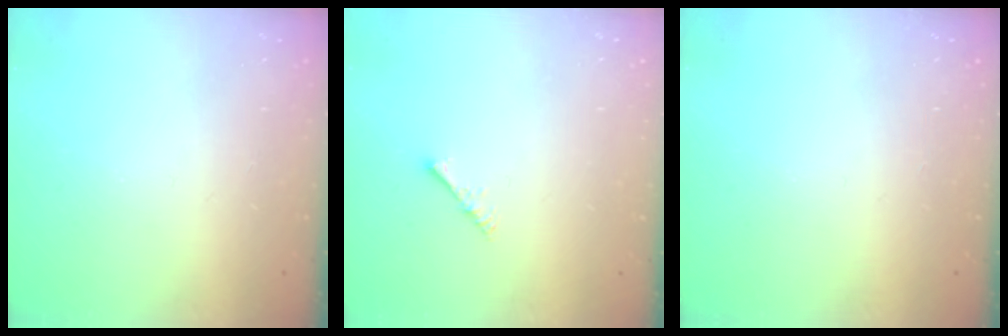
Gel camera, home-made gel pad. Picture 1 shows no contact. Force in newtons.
{"total": 2.2, "press": 2.1, "slide": 0.5}
{"total": 0.0}